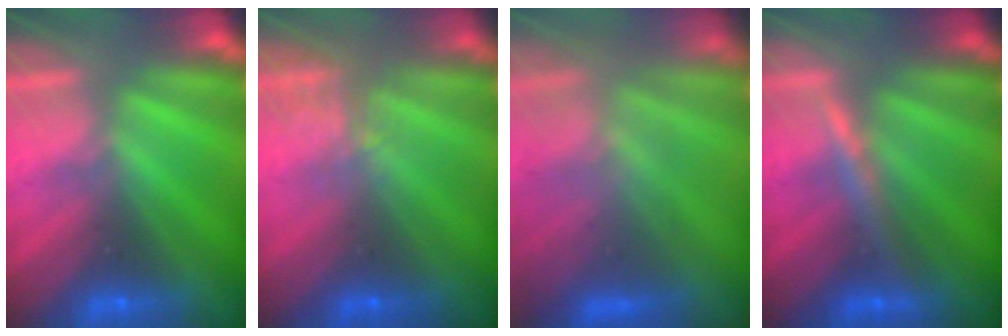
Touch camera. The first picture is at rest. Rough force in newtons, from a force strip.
{"total": 1.7}
{"total": 2.8}
{"total": 3.3}